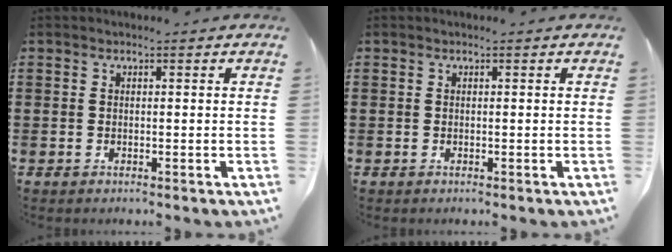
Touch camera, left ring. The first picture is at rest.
{"total": 0.0}